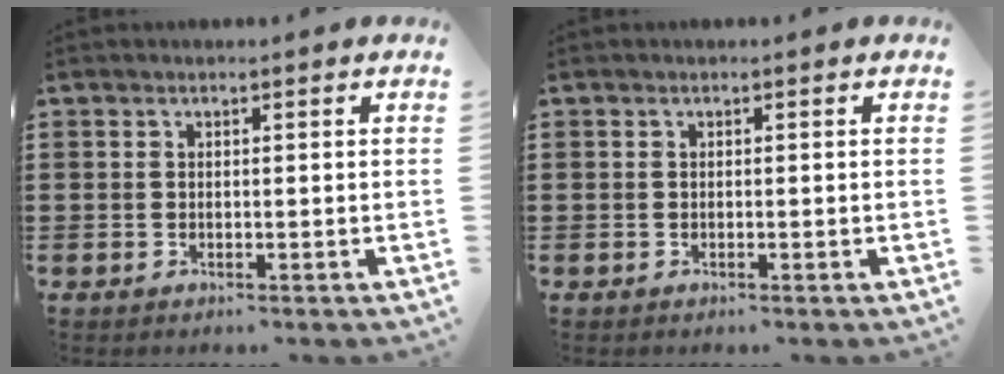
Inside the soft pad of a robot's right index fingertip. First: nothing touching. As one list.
[{"total": 0.0}]